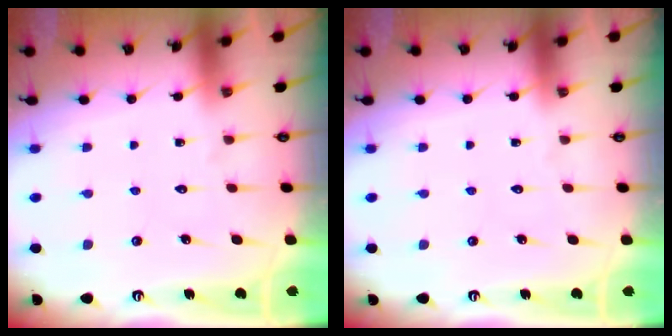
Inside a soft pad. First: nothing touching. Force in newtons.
{"total": 0.0}